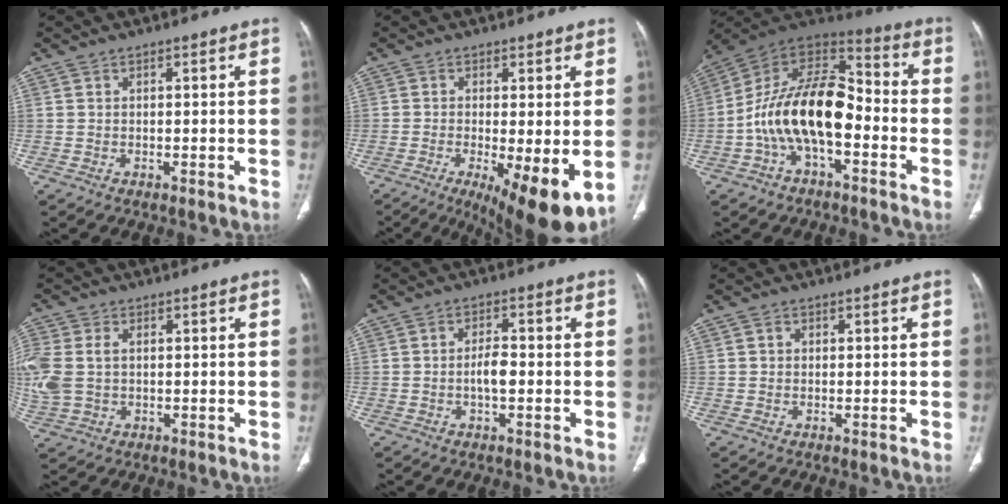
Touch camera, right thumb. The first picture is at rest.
{"total": 12.1, "force": [-3.5, 3.3, 11.1], "torque": [-0.159, -0.023, -0.044]}
{"total": 18.5, "force": [-4.3, 9.7, 15.1], "torque": [-0.257, 0.064, -0.081]}
{"total": 10.0, "force": [0.6, 7.1, 7.0], "torque": [-0.201, 0.010, 0.019]}
{"total": 3.6, "force": [-0.7, 1.6, 3.2], "torque": [-0.055, 0.009, -0.015]}
{"total": 0.7, "force": [0.1, 0.7, 0.2], "torque": [0.002, 0.003, 0.001]}